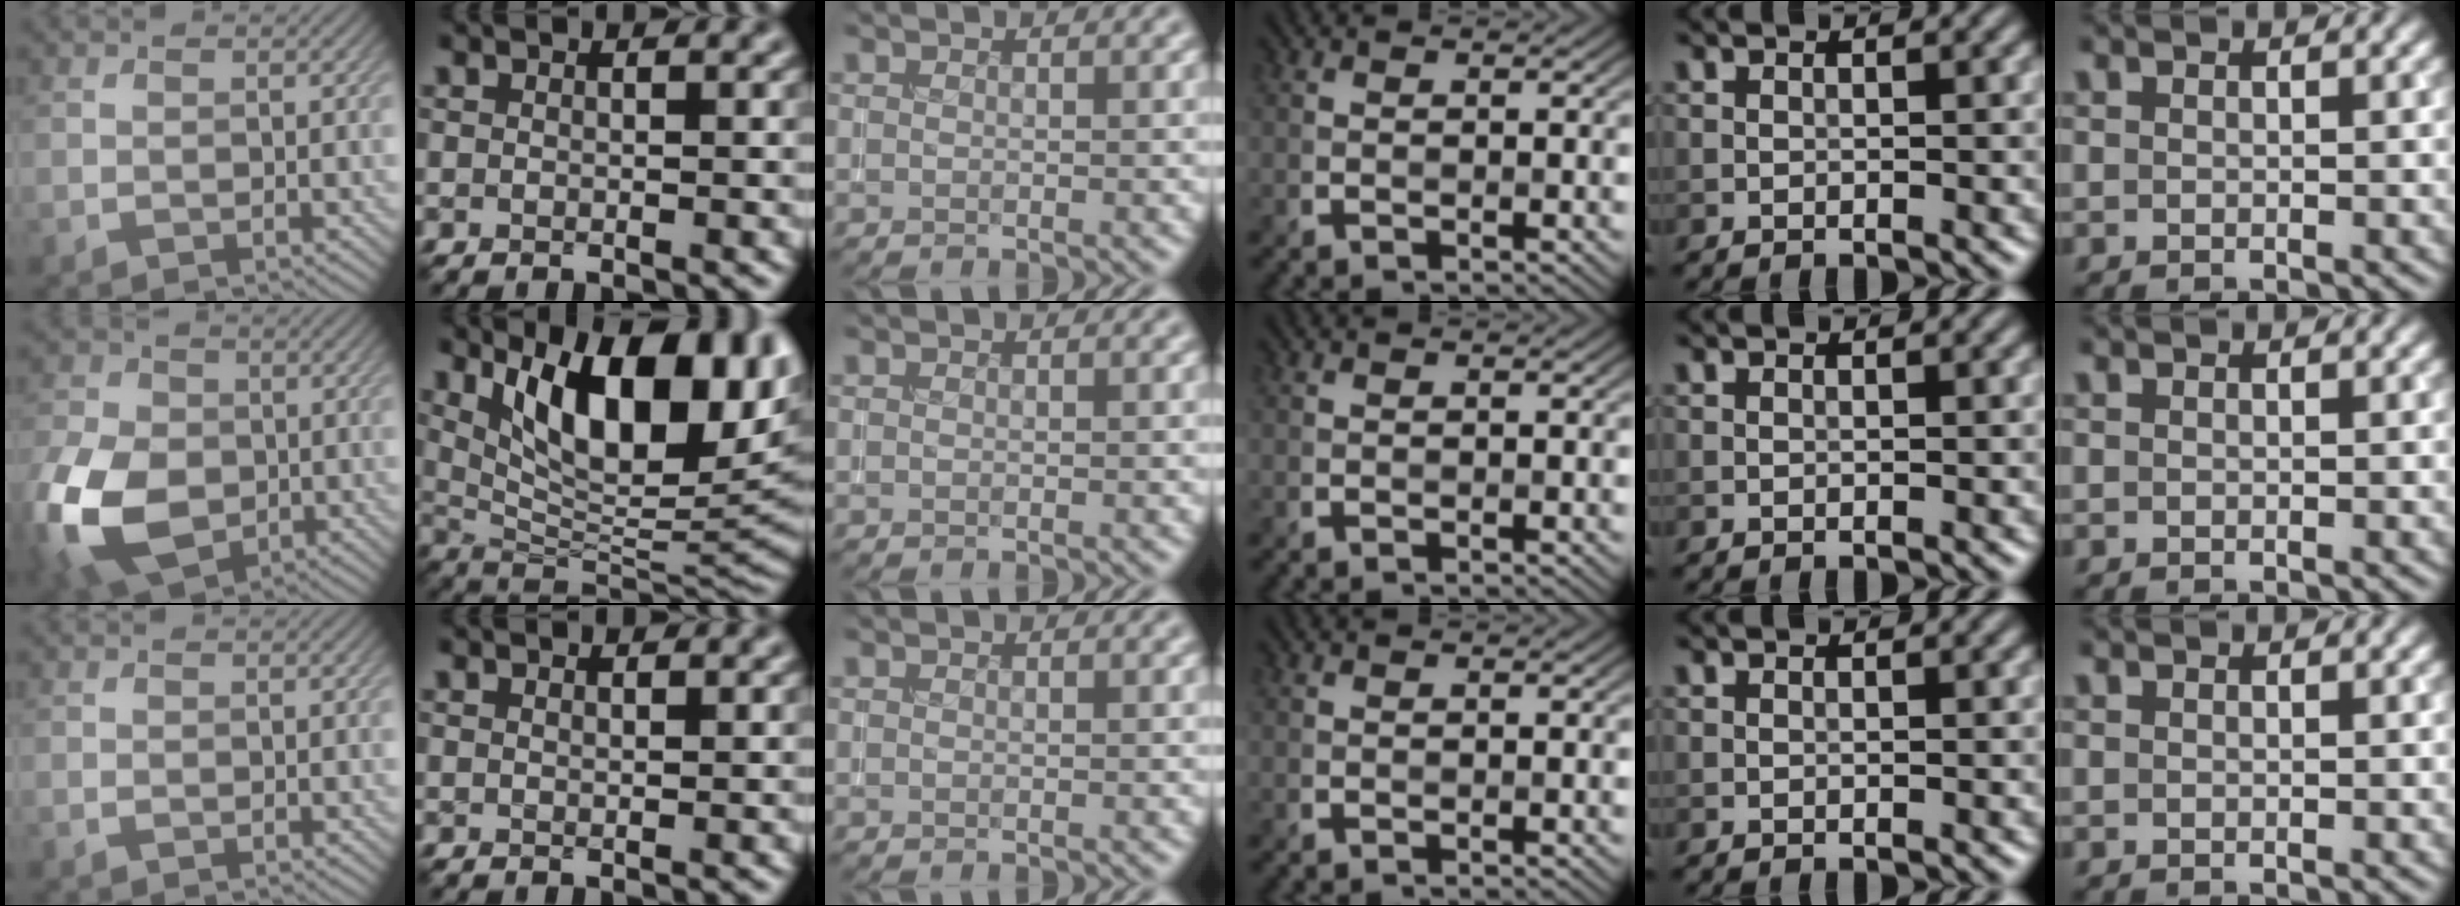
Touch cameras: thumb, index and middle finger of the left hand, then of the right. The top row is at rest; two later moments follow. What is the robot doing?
{"motion": "insert", "object": "coin"}